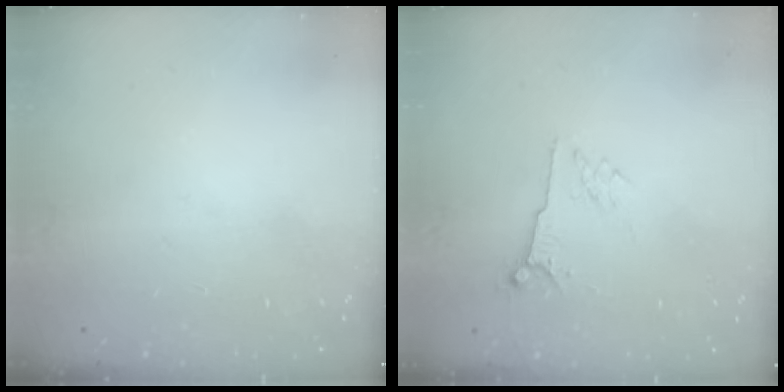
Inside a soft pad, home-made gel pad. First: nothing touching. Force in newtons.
{"total": 4.1, "press": 4.0, "slide": 0.5}